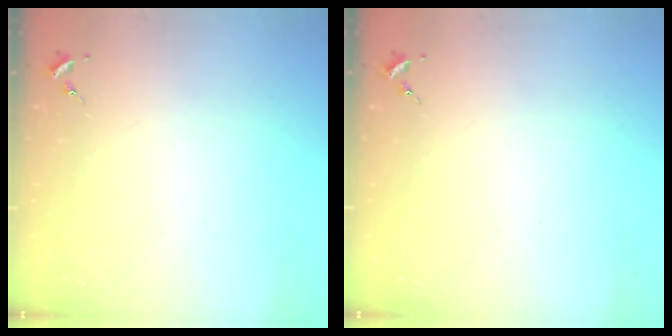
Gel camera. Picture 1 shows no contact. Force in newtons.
{"total": 0.0}